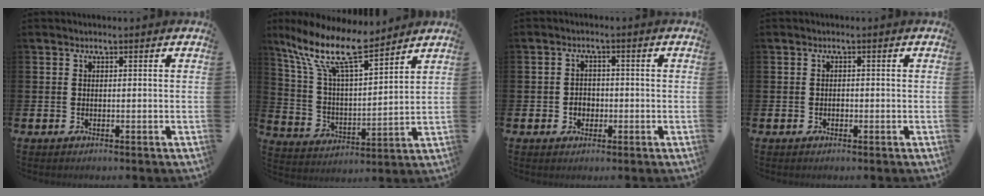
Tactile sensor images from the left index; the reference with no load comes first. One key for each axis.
{"total": 12.9, "fx": 10.2, "fy": 3.4, "fz": 7.1, "tx": -0.180, "ty": -0.047, "tz": 0.182}
{"total": 2.2, "fx": -0.5, "fy": 2.0, "fz": 0.8, "tx": -0.008, "ty": 0.002, "tz": -0.017}
{"total": 0.7, "fx": -0.3, "fy": 0.6, "fz": 0.3, "tx": -0.002, "ty": 0.002, "tz": -0.007}